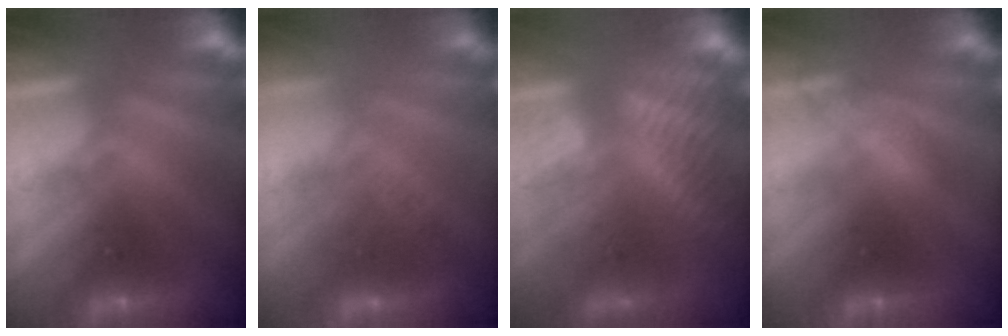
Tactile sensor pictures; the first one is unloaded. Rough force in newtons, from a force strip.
{"total": 2.4}
{"total": 5.0}
{"total": 2.7}